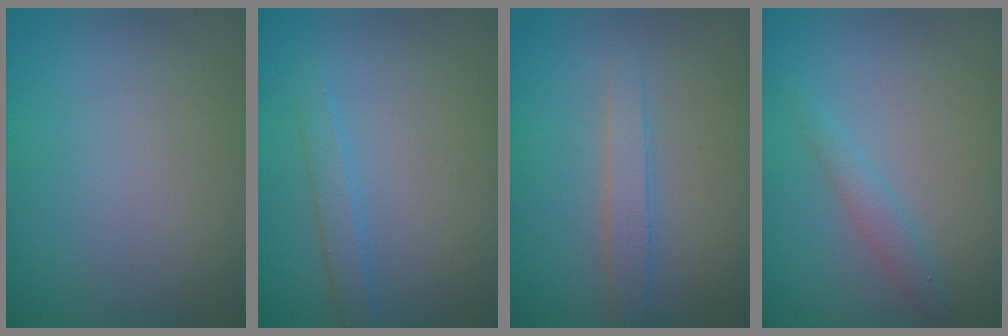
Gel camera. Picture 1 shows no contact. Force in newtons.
{"total": 1.6, "press": 1.6, "slide": 0.1}
{"total": 1.8, "press": 1.8, "slide": 0.1}
{"total": 1.4, "press": 1.4, "slide": 0.1}